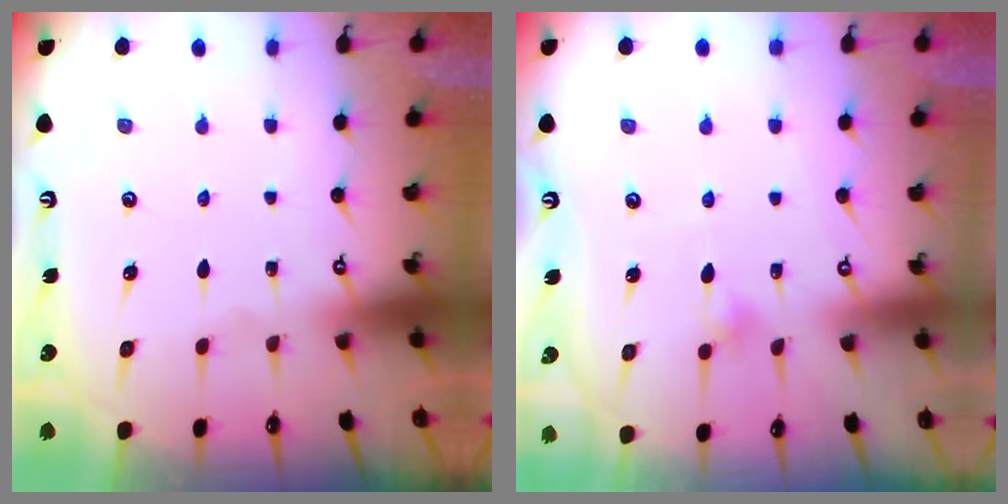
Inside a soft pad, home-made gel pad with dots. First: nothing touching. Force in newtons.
{"total": 5.5, "press": 5.3, "slide": 1.5}